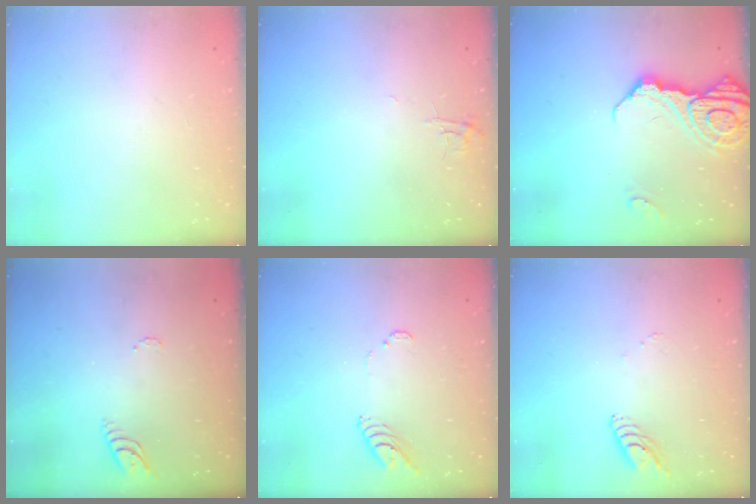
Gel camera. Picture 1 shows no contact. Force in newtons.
{"total": 3.8, "press": 3.7, "slide": 0.7}
{"total": 15.5, "press": 15.3, "slide": 1.8}
{"total": 4.2, "press": 4.2, "slide": 0.4}
{"total": 6.9, "press": 6.8, "slide": 0.7}
{"total": 6.0, "press": 6.0, "slide": 0.7}